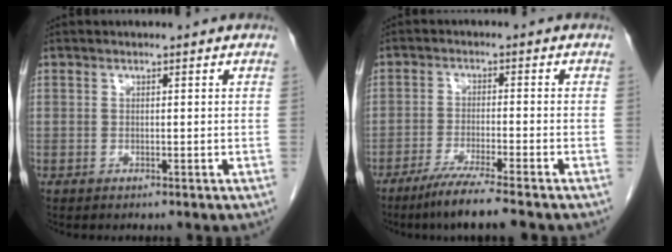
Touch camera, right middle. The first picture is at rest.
{"total": 6.8, "force": [-5.3, -0.8, 4.1], "torque": [-0.068, -0.020, -0.095]}